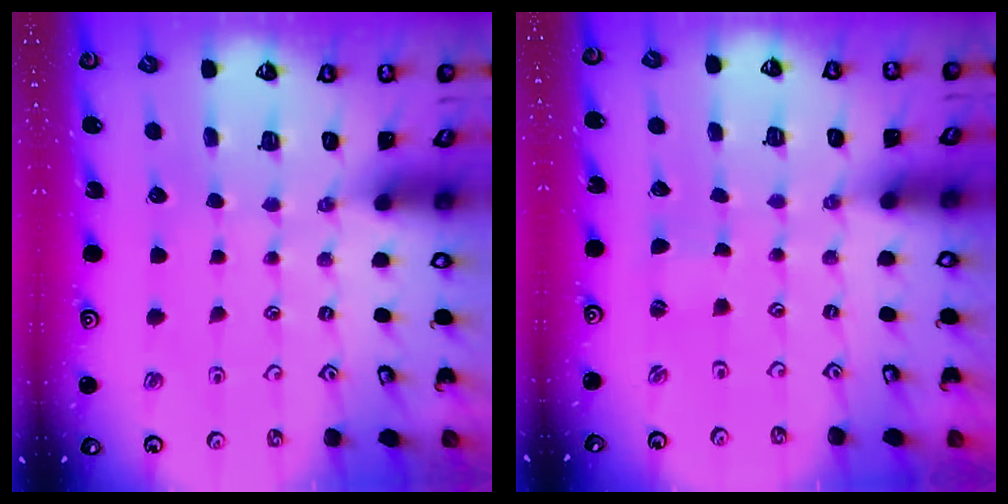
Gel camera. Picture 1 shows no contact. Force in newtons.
{"total": 0.0}